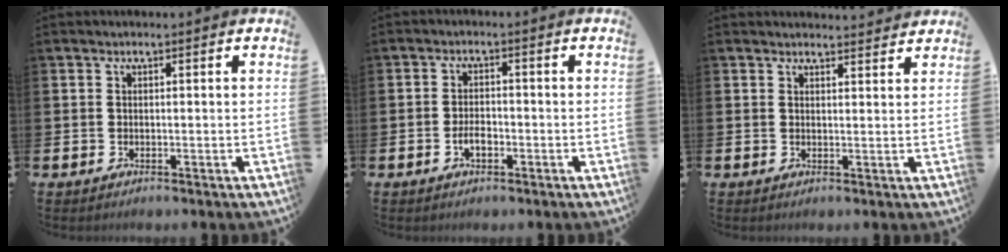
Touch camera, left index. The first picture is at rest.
{"total": 2.4, "force": [-0.9, 1.3, 1.9], "torque": [-0.034, 0.003, -0.018]}
{"total": 2.2, "force": [2.2, 0.2, -0.1], "torque": [0.011, -0.017, 0.037]}